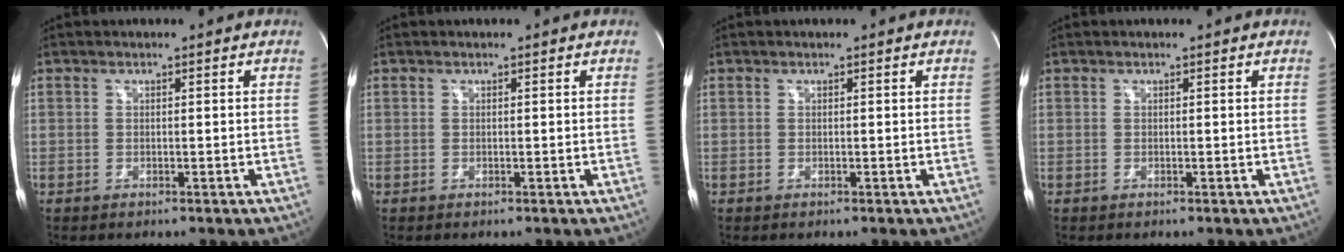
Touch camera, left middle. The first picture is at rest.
{"total": 0.0}
{"total": 0.0}
{"total": 0.0}